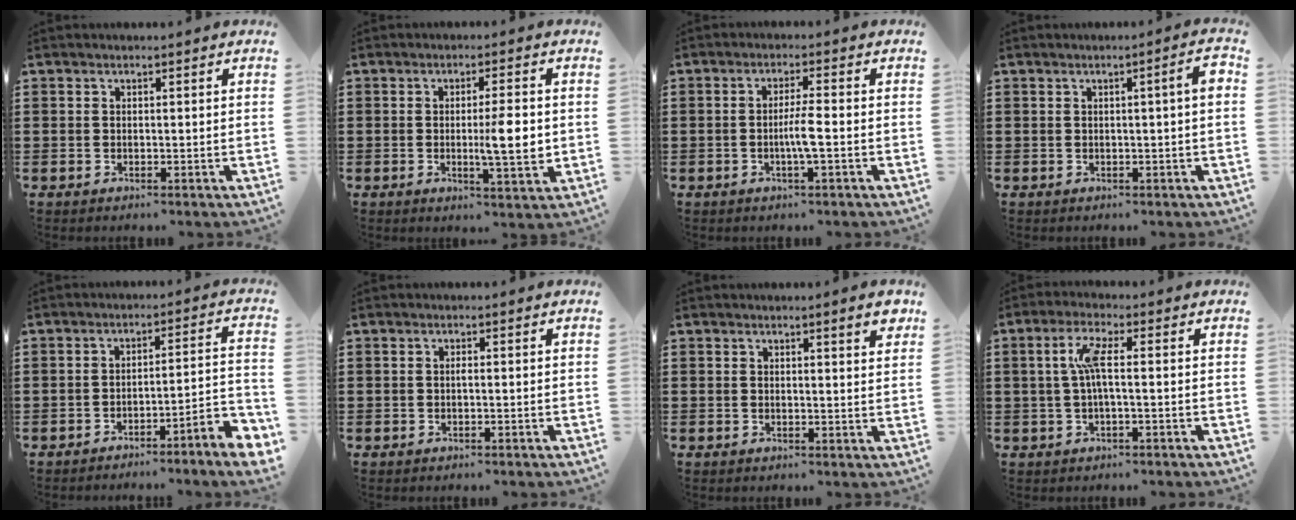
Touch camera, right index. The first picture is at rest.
{"total": 6.8, "force": [-0.1, 1.2, 6.7], "torque": [-0.101, -0.008, -0.008]}
{"total": 3.6, "force": [-0.9, 0.0, 3.5], "torque": [-0.069, -0.007, -0.020]}
{"total": 2.9, "force": [0.1, 0.0, 2.9], "torque": [-0.042, -0.005, -0.003]}
{"total": 4.9, "force": [-4.2, -0.4, 2.5], "torque": [-0.041, -0.009, -0.085]}
{"total": 0.6, "force": [-0.1, 0.1, 0.6], "torque": [-0.012, -0.004, -0.001]}
{"total": 2.4, "force": [1.6, 0.0, 1.7], "torque": [-0.030, -0.002, 0.027]}
{"total": 4.9, "force": [0.2, 0.7, 4.8], "torque": [-0.106, -0.003, -0.006]}